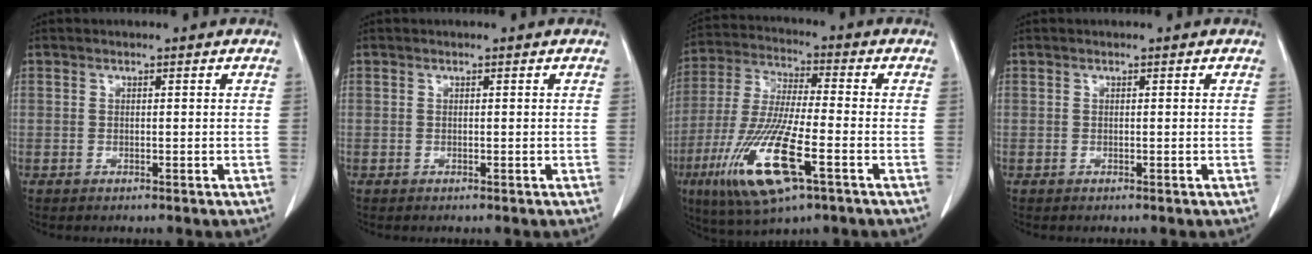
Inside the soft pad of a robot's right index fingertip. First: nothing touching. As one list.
[{"total": 0.0}, {"total": 15.7, "force": [-6.5, 2.5, 14.0], "torque": [-0.293, -0.030, -0.116]}, {"total": 0.0}]